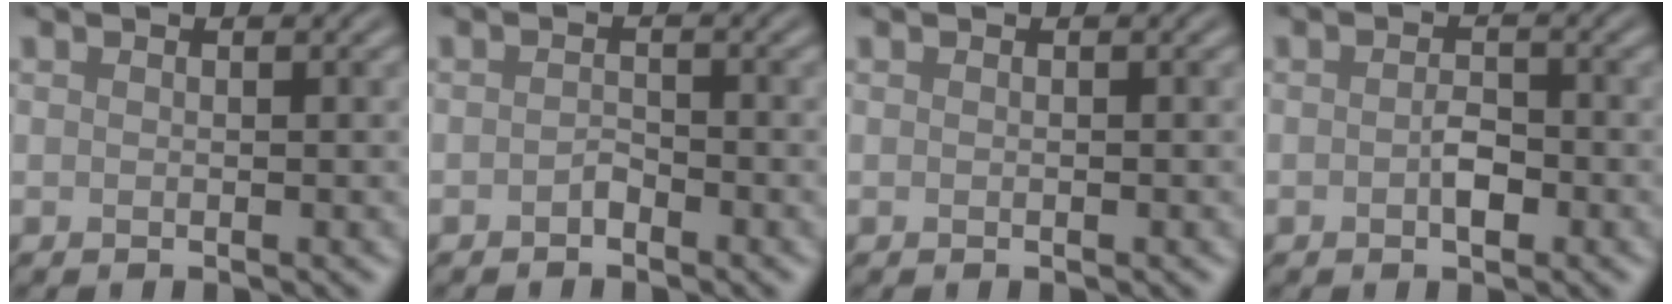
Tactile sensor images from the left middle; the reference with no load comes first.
{"total": 1.0, "force": [-0.7, 0.5, 0.5], "torque": [-0.011, 0.002, -0.013]}
{"total": 0.0}
{"total": 1.9, "force": [-0.5, 1.0, 1.5], "torque": [-0.027, 0.002, -0.010]}